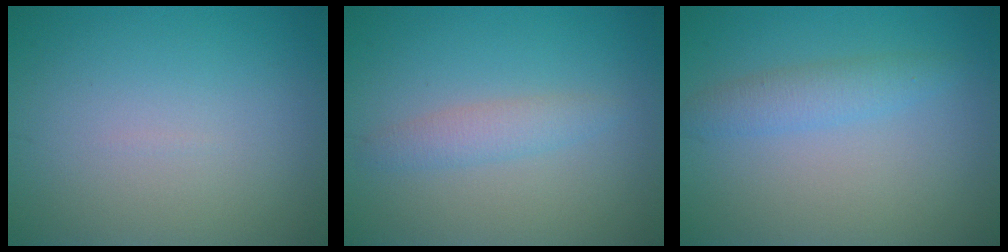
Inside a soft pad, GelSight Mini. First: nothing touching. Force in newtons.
{"total": 2.0, "press": 2.0, "slide": 0.0}
{"total": 2.3, "press": 2.3, "slide": 0.1}